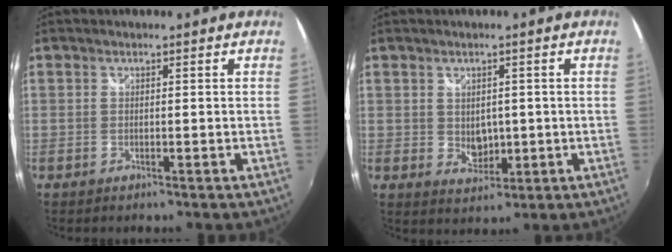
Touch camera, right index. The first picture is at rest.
{"total": 3.8, "force": [0.2, 3.0, 2.3], "torque": [-0.034, -0.003, 0.009]}